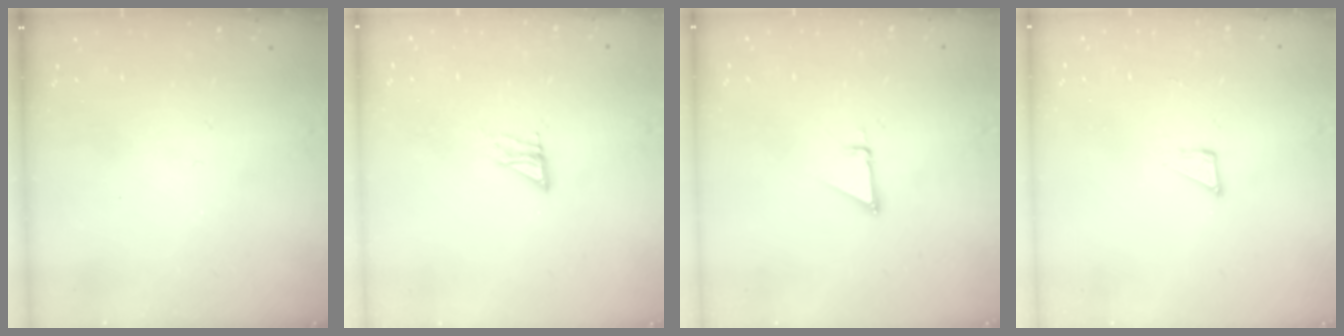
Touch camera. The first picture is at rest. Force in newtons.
{"total": 6.3, "press": 6.3, "slide": 0.6}
{"total": 2.3, "press": 2.3, "slide": 0.1}
{"total": 2.3, "press": 2.3, "slide": 0.1}